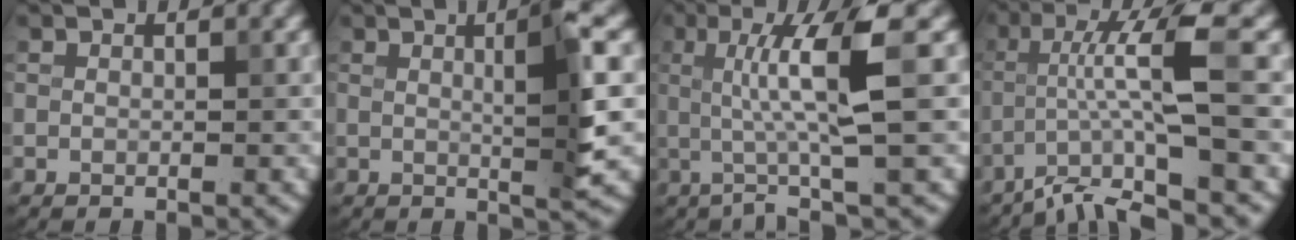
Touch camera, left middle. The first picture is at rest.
{"total": 5.1, "force": [1.0, 0.6, 5.0], "torque": [-0.071, 0.005, 0.016]}
{"total": 5.8, "force": [0.4, 0.5, 5.8], "torque": [-0.107, -0.001, 0.006]}
{"total": 5.8, "force": [-2.6, 0.1, 5.2], "torque": [-0.094, 0.013, -0.053]}